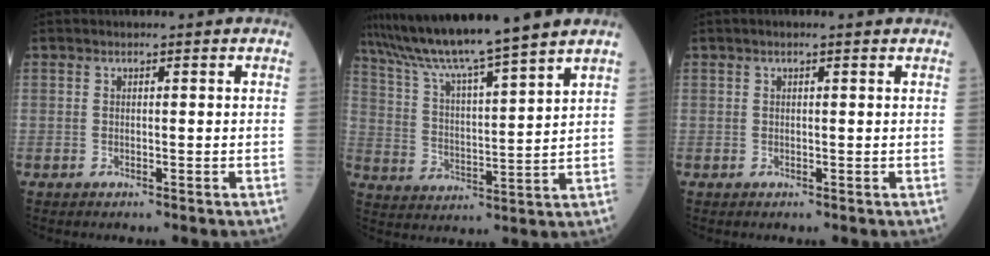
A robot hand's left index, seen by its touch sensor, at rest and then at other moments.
{"total": 14.3, "force": [12.4, -1.8, 7.0], "torque": [-0.127, 0.002, 0.207]}
{"total": 1.1, "force": [0.7, 0.2, 0.8], "torque": [-0.016, 0.010, 0.008]}